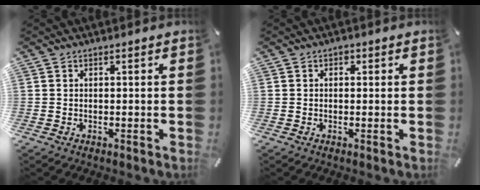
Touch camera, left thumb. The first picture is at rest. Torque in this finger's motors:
{"motor_torque": [0.31, 0.44, 0.11, -0.20, 0.01]}